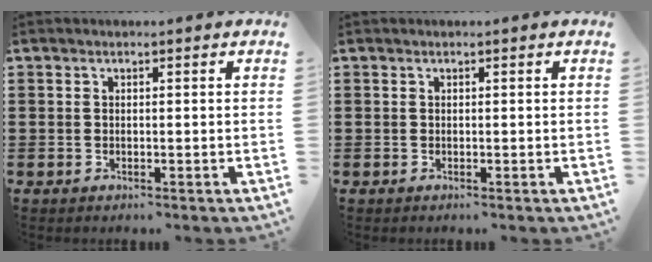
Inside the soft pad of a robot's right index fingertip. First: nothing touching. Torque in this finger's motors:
{"motor_torque": [0.95, 1.19, 0.01, 0.00]}